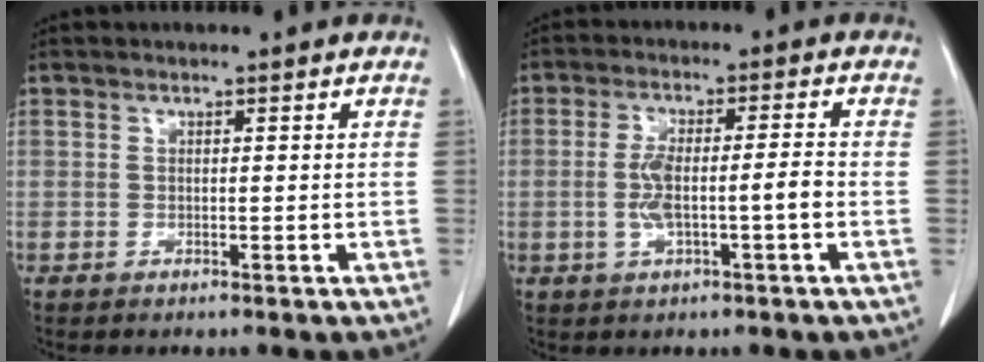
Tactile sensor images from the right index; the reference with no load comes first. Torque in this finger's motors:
{"motor_torque": [0.20, 0.02, 0.37, 0.10]}